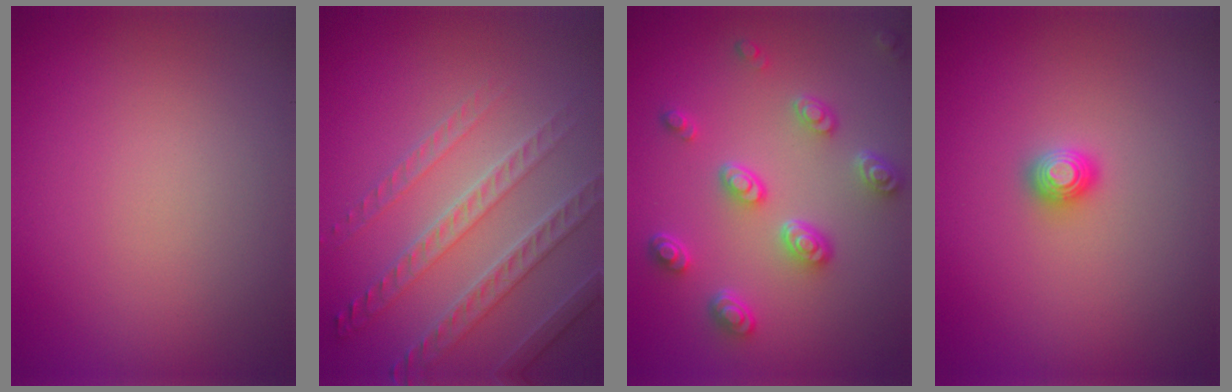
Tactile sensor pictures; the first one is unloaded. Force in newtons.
{"total": 4.1, "press": 4.0, "slide": 0.9}
{"total": 4.5, "press": 3.5, "slide": 2.8}
{"total": 1.1, "press": 1.1, "slide": 0.0}